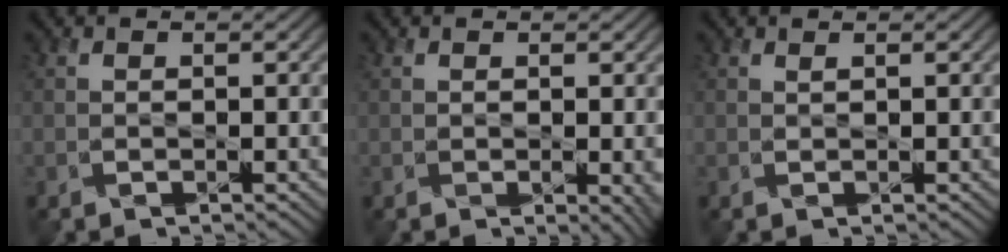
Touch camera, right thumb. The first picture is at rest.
{"total": 2.9, "force": [-0.5, 0.9, 2.7], "torque": [-0.035, -0.008, 0.003]}
{"total": 0.6, "force": [0.5, 0.1, 0.2], "torque": [-0.001, 0.004, 0.008]}